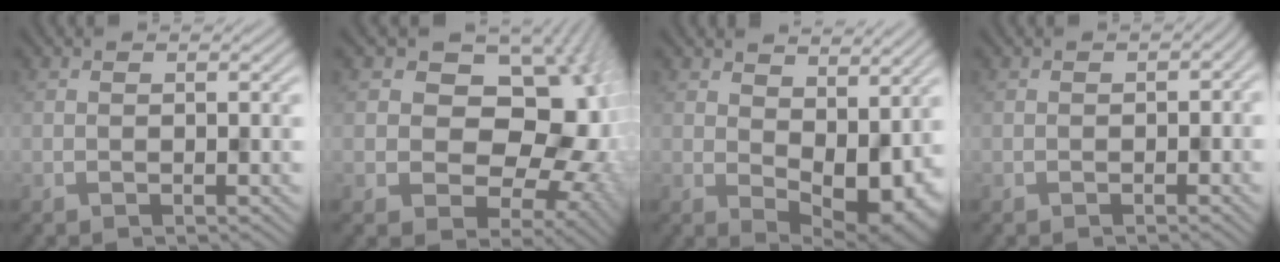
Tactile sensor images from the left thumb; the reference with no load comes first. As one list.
[{"total": 18.0, "force": [0.3, 13.5, 11.9], "torque": [-0.144, -0.009, 0.002]}, {"total": 9.6, "force": [1.6, 5.6, 7.7], "torque": [-0.122, -0.021, 0.041]}, {"total": 1.2, "force": [-0.3, 0.9, 0.7], "torque": [-0.012, -0.006, -0.007]}]